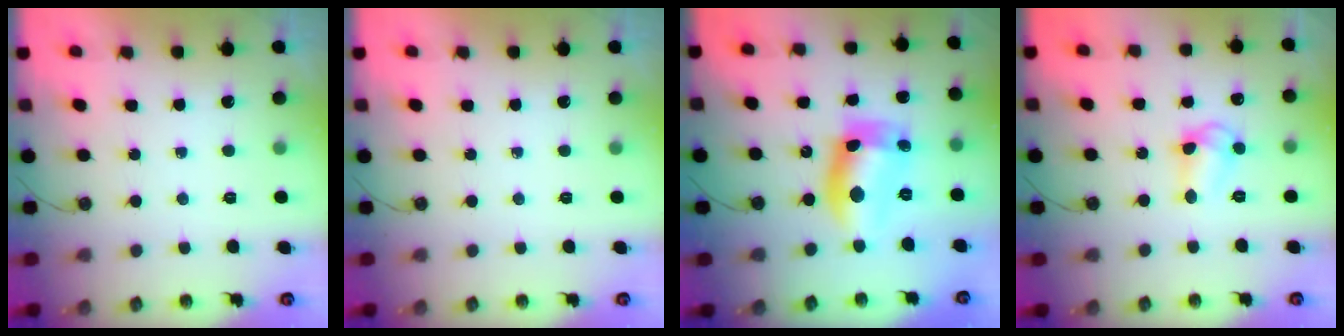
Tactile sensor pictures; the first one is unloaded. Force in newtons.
{"total": 0.0}
{"total": 12.9, "press": 12.8, "slide": 1.0}
{"total": 8.0, "press": 8.0, "slide": 0.7}